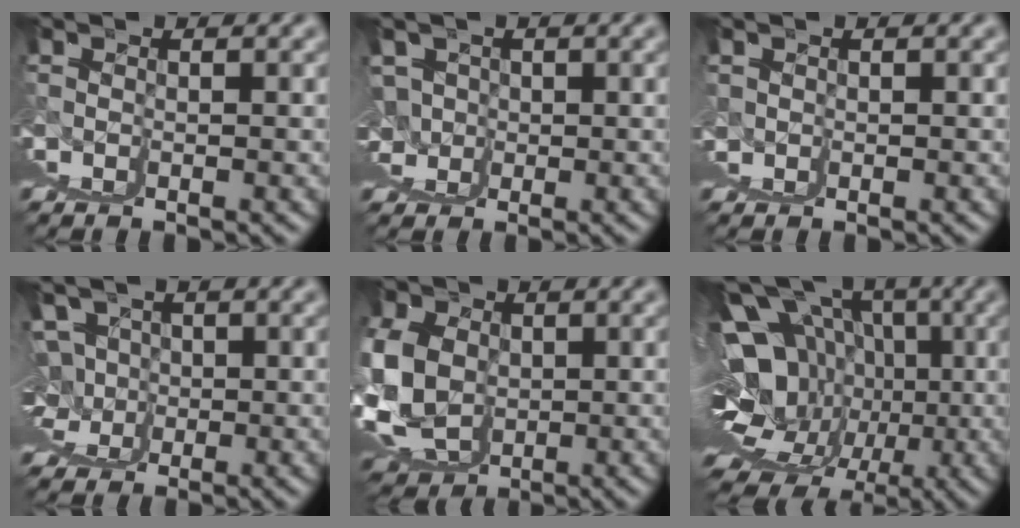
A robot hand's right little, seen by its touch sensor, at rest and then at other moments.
{"total": 2.7, "force": [2.2, 0.5, 1.5], "torque": [-0.024, -0.015, 0.046]}
{"total": 1.9, "force": [1.6, 1.0, 0.2], "torque": [0.005, -0.001, 0.023]}
{"total": 2.4, "force": [2.0, 0.2, 1.3], "torque": [-0.014, -0.016, 0.047]}
{"total": 8.0, "force": [2.2, 5.7, 5.1], "torque": [-0.057, -0.026, 0.052]}
{"total": 15.2, "force": [3.1, 8.1, 12.4], "torque": [-0.154, -0.004, 0.065]}